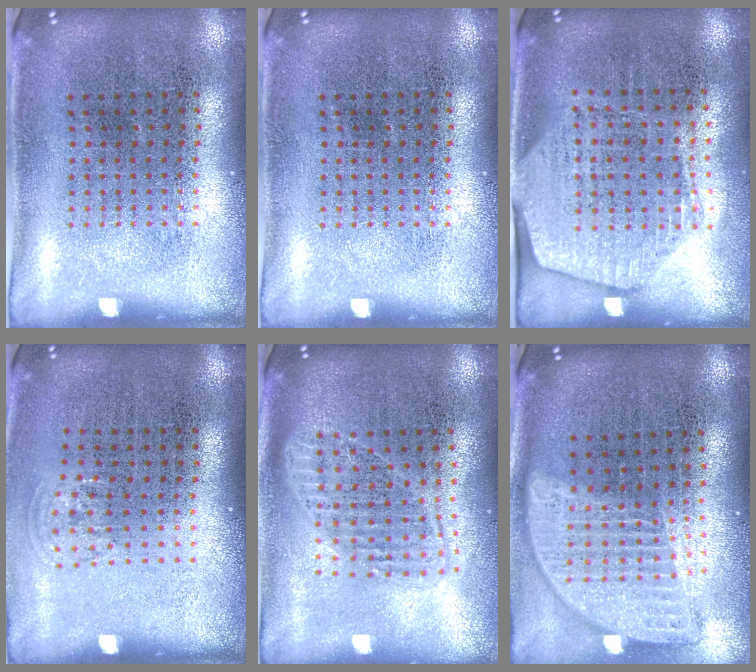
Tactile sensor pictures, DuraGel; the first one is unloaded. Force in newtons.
{"total": 0.0}
{"total": 1.8, "press": 1.6, "slide": 0.8}
{"total": 0.7, "press": 0.5, "slide": 0.4}
{"total": 1.7, "press": 1.5, "slide": 0.9}
{"total": 1.9, "press": 1.6, "slide": 1.1}